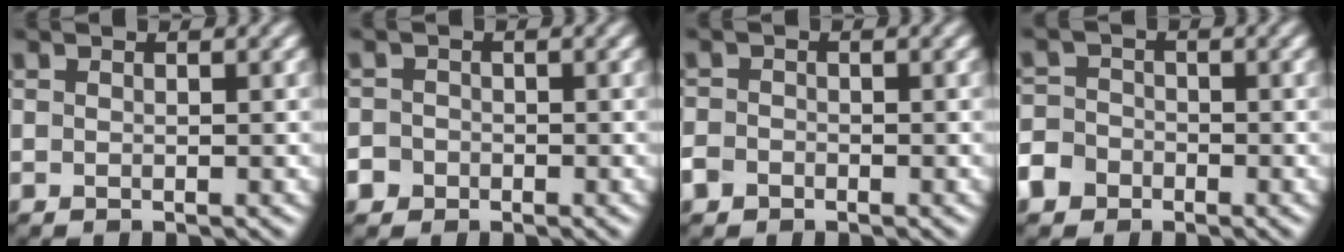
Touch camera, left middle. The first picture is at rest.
{"total": 2.7, "force": [-1.3, 2.3, 0.5], "torque": [0.003, 0.004, -0.034]}
{"total": 1.7, "force": [-1.0, 1.2, 0.4], "torque": [0.000, 0.001, -0.024]}
{"total": 4.2, "force": [-2.4, 3.3, 1.0], "torque": [-0.011, -0.004, -0.057]}